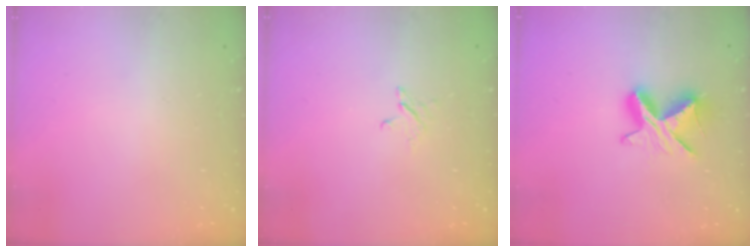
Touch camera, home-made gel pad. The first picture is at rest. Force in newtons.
{"total": 2.5, "press": 2.5, "slide": 0.3}
{"total": 8.7, "press": 8.7, "slide": 0.2}